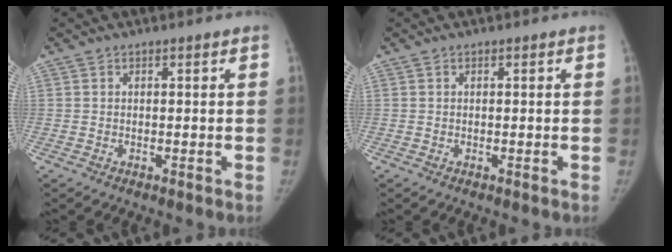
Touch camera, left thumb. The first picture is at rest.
{"total": 0.0}